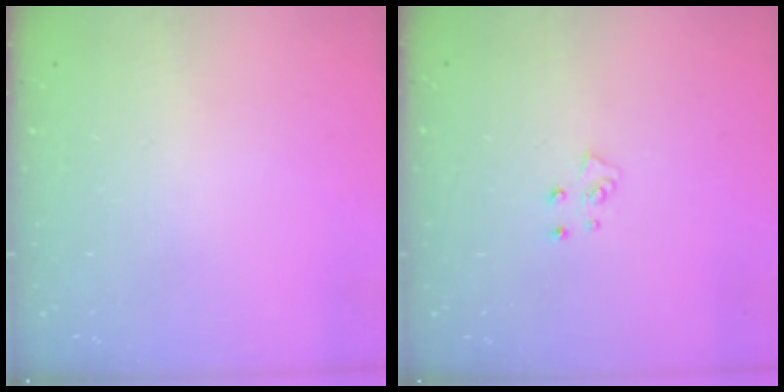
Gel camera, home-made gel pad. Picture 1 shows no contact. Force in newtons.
{"total": 5.1, "press": 5.1, "slide": 0.4}